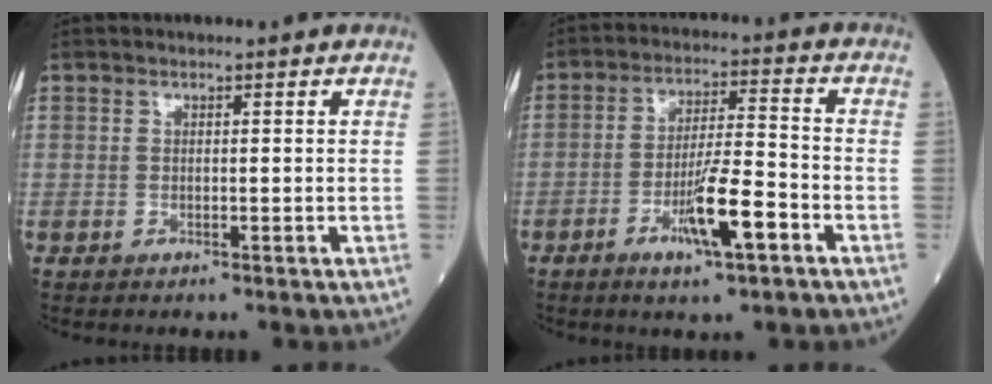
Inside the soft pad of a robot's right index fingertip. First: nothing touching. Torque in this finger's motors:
{"motor_torque": [0.43, -0.14, 0.53, 0.14]}